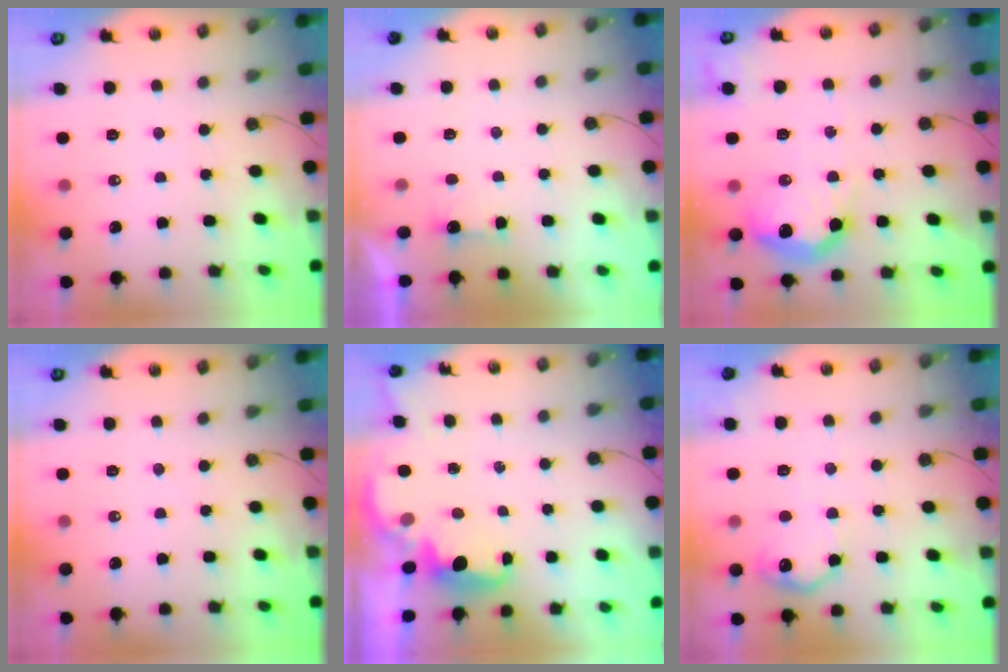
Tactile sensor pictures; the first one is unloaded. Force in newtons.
{"total": 1.7, "press": 1.5, "slide": 0.8}
{"total": 19.6, "press": 19.6, "slide": 1.1}
{"total": 0.0}
{"total": 1.9, "press": 1.8, "slide": 0.7}
{"total": 11.2, "press": 11.2, "slide": 0.4}